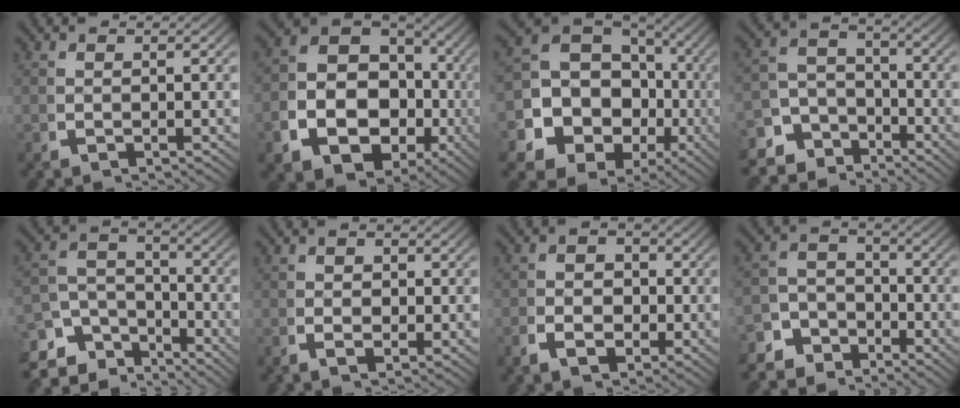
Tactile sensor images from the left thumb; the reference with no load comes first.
{"total": 14.8, "force": [-3.0, 11.7, 8.5], "torque": [-0.179, -0.049, -0.039]}
{"total": 15.2, "force": [-2.7, 12.7, 8.0], "torque": [-0.179, -0.054, -0.041]}
{"total": 9.2, "force": [-3.8, 7.5, 3.8], "torque": [-0.048, -0.031, -0.067]}
{"total": 9.3, "force": [-3.1, 7.2, 5.0], "torque": [-0.081, -0.025, -0.051]}
{"total": 1.8, "force": [-0.1, 1.2, 1.4], "torque": [-0.027, -0.009, 0.000]}
{"total": 3.5, "force": [-0.7, 2.6, 2.1], "torque": [-0.032, -0.007, -0.013]}
{"total": 7.1, "force": [-3.4, 5.7, 2.4], "torque": [-0.017, -0.025, -0.065]}